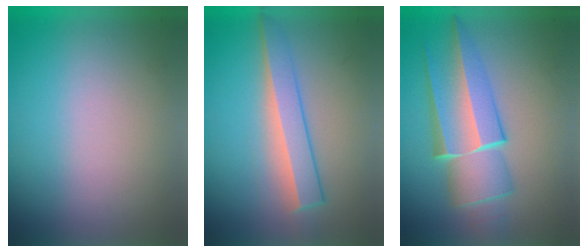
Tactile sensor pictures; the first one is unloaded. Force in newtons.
{"total": 3.2}
{"total": 6.2}